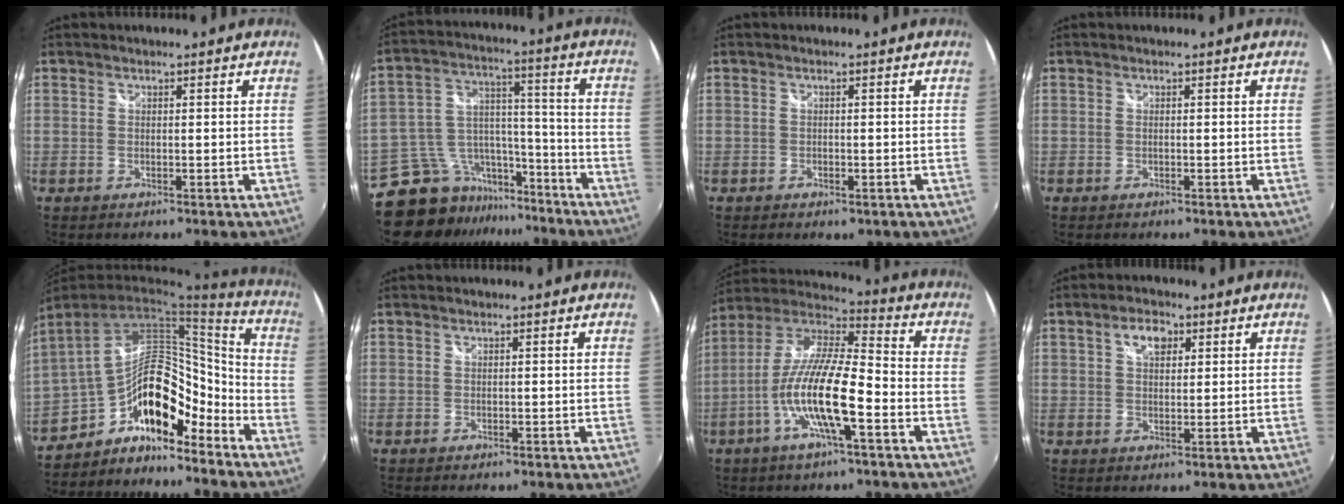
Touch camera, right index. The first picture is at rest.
{"total": 15.6, "force": [-12.4, 8.6, 4.0], "torque": [-0.088, 0.050, -0.191]}
{"total": 1.6, "force": [-0.8, 1.0, 0.9], "torque": [-0.017, -0.006, -0.011]}
{"total": 0.0}
{"total": 17.8, "force": [-10.4, 8.4, 11.7], "torque": [-0.202, 0.017, -0.182]}
{"total": 0.5, "force": [-0.2, 0.5, 0.0], "torque": [0.000, 0.002, -0.002]}
{"total": 15.4, "force": [-5.9, 2.9, 13.9], "torque": [-0.270, -0.010, -0.116]}
{"total": 4.6, "force": [2.0, 2.6, 3.1], "torque": [-0.049, 0.012, 0.036]}